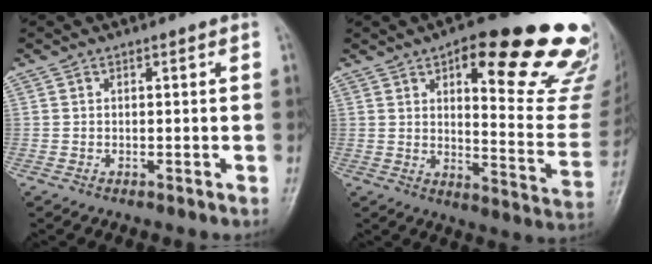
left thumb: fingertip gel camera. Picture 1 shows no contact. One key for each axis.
{"total": 25.9, "fx": 14.7, "fy": 8.0, "fz": 19.8, "tx": -0.207, "ty": -0.065, "tz": 0.191}